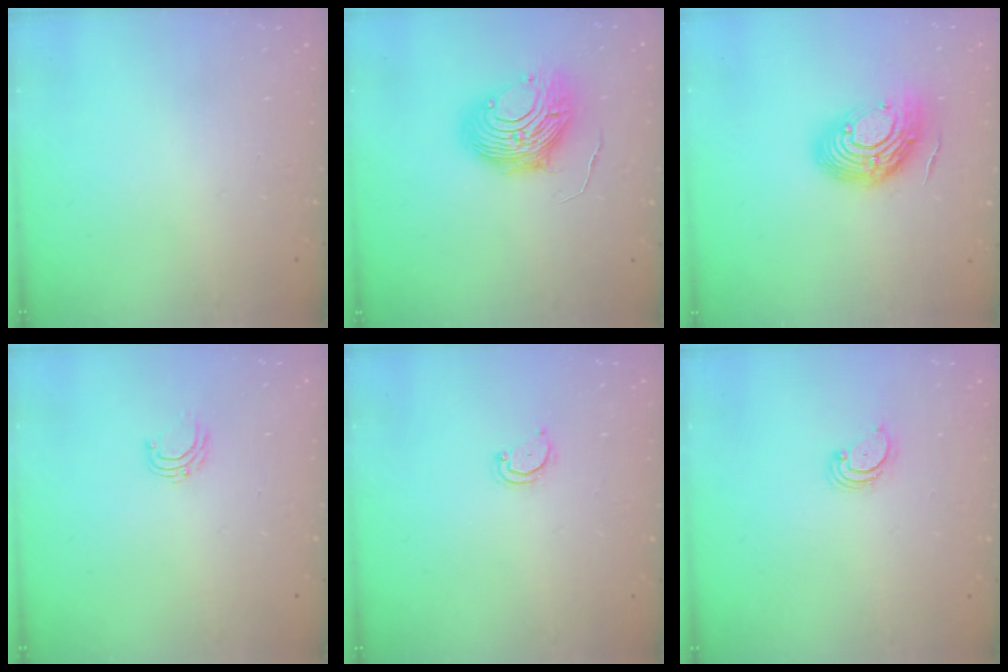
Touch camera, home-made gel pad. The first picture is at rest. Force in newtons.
{"total": 12.5, "press": 12.4, "slide": 1.4}
{"total": 14.9, "press": 14.9, "slide": 1.3}
{"total": 4.8, "press": 4.8, "slide": 0.3}
{"total": 2.8, "press": 2.8, "slide": 0.3}
{"total": 2.7, "press": 2.7, "slide": 0.3}